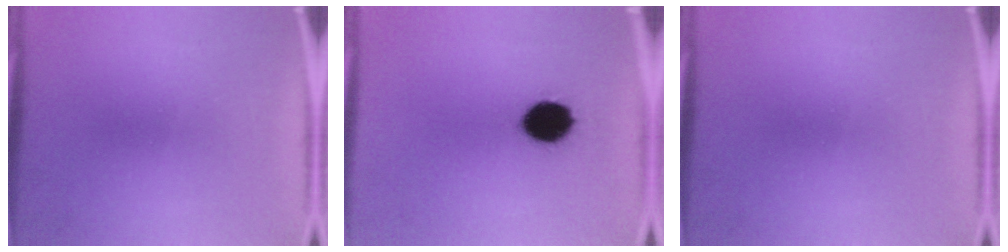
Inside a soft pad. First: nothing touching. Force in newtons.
{"total": 10.9}
{"total": 0.0}